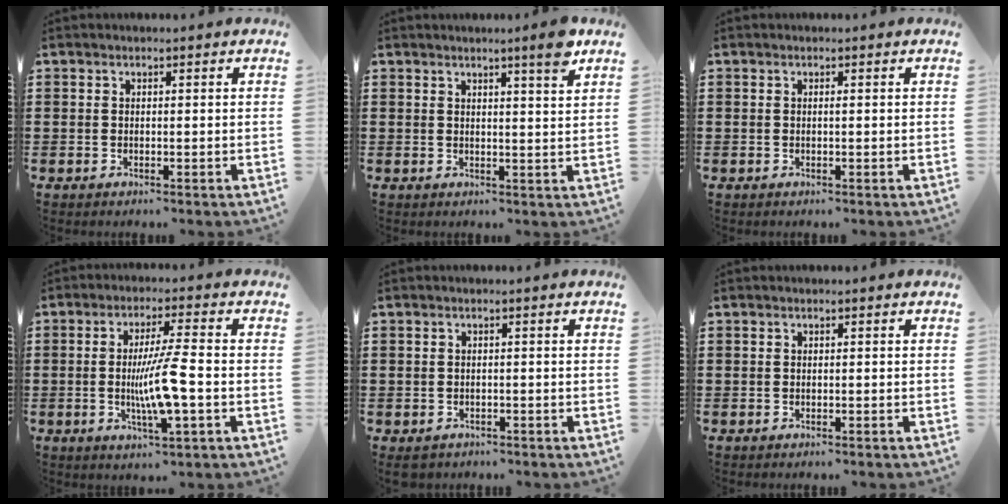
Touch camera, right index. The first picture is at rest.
{"total": 4.3, "force": [3.2, -0.4, 2.9], "torque": [-0.050, -0.007, 0.051]}
{"total": 0.0}
{"total": 8.1, "force": [-1.5, 0.4, 7.9], "torque": [-0.147, -0.011, -0.033]}
{"total": 1.1, "force": [-1.0, 0.4, 0.2], "torque": [-0.007, 0.004, -0.021]}
{"total": 0.0}